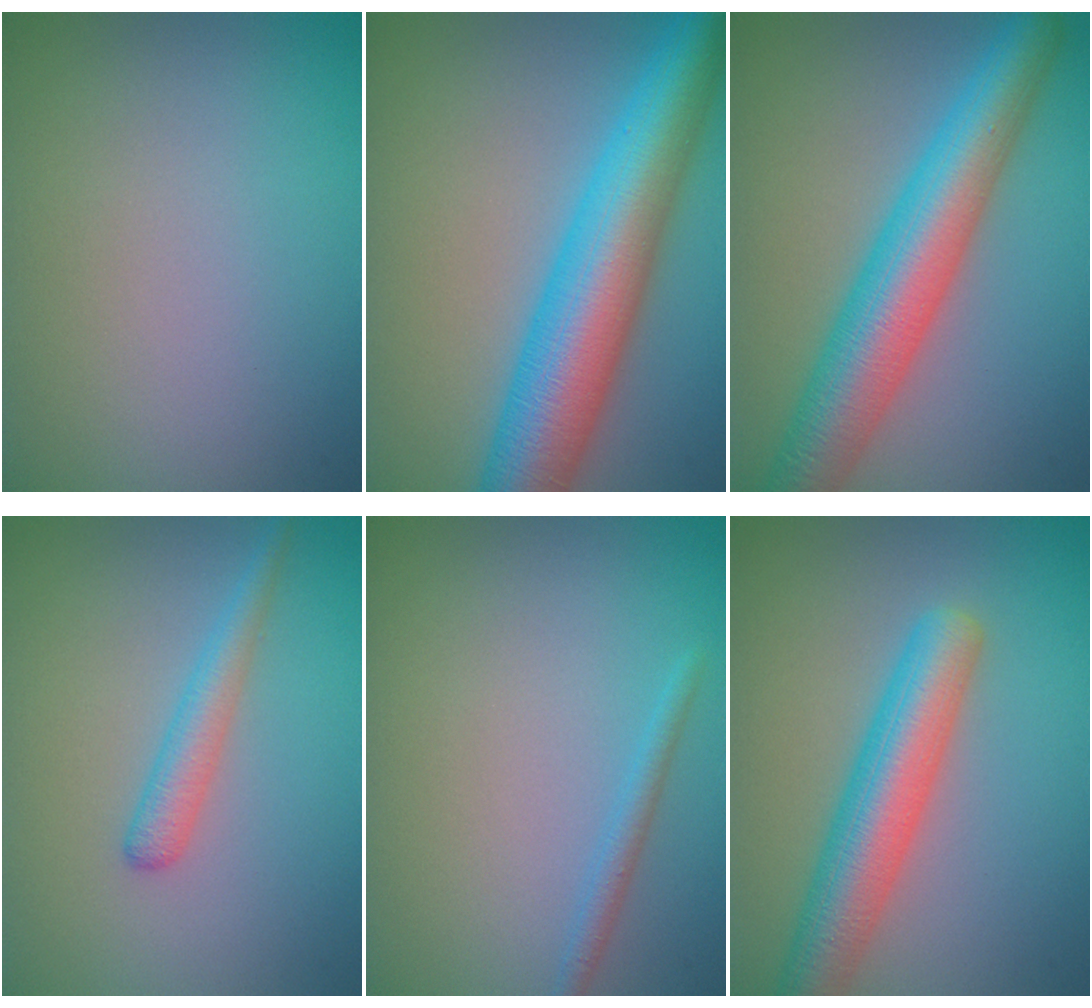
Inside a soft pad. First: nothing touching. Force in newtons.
{"total": 10.6, "press": 10.6, "slide": 0.1}
{"total": 8.6, "press": 8.6, "slide": 0.1}
{"total": 2.2, "press": 2.2, "slide": 0.0}
{"total": 1.4, "press": 1.4, "slide": 0.1}
{"total": 6.3, "press": 6.3, "slide": 0.4}